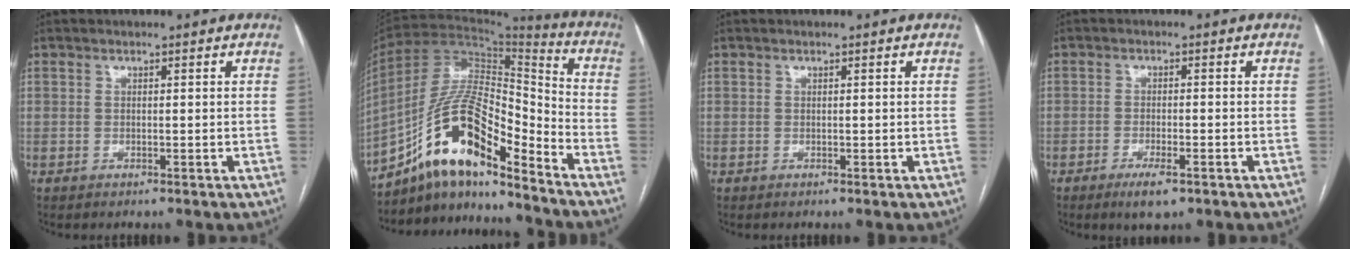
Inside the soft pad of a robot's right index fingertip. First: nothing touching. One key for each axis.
{"total": 15.6, "fx": -10.8, "fy": 4.0, "fz": 10.5, "tx": -0.198, "ty": 0.037, "tz": -0.189}
{"total": 0.0}
{"total": 4.1, "fx": -2.5, "fy": 0.9, "fz": 3.1, "tx": -0.059, "ty": -0.005, "tz": -0.039}